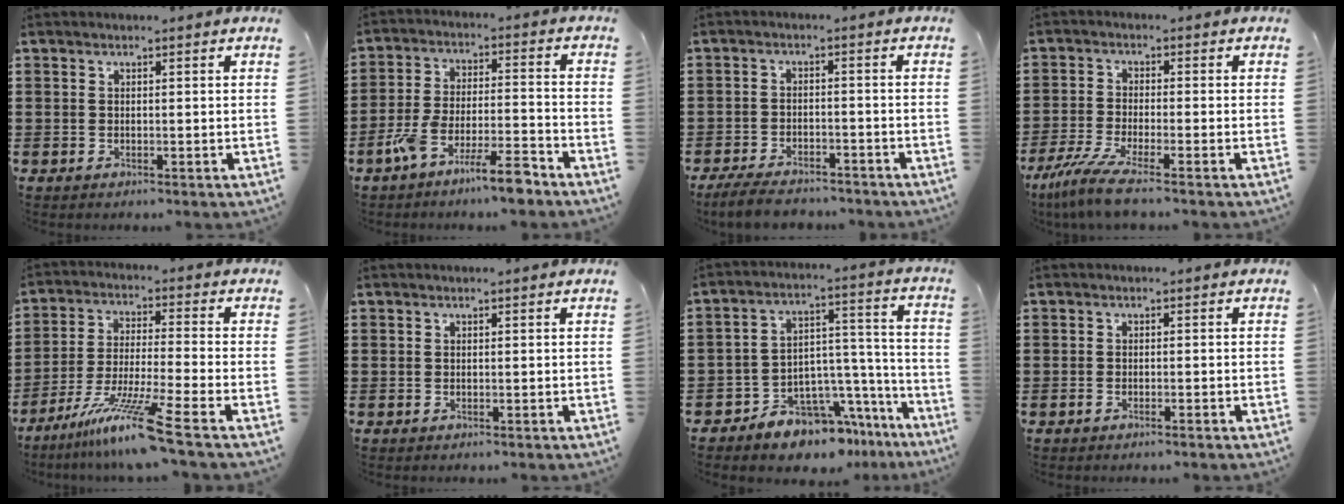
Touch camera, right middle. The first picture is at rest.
{"total": 9.0, "force": [-7.0, 1.0, 5.5], "torque": [-0.119, 0.001, -0.138]}
{"total": 4.9, "force": [-4.5, 1.0, 1.6], "torque": [-0.039, -0.002, -0.089]}
{"total": 6.0, "force": [-4.6, 0.3, 3.8], "torque": [-0.097, -0.024, -0.093]}
{"total": 11.1, "force": [-8.0, -0.4, 7.7], "torque": [-0.150, -0.009, -0.155]}
{"total": 0.0}
{"total": 8.5, "force": [-7.7, 3.3, 1.5], "torque": [-0.022, 0.016, -0.141]}
{"total": 0.7, "force": [-0.6, 0.0, 0.4], "torque": [-0.009, -0.003, -0.011]}